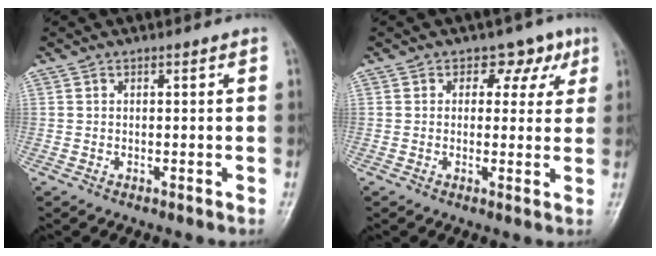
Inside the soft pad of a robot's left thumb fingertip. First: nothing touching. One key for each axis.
{"total": 5.3, "fx": 2.3, "fy": 4.1, "fz": 2.5, "tx": 0.007, "ty": -0.001, "tz": 0.020}